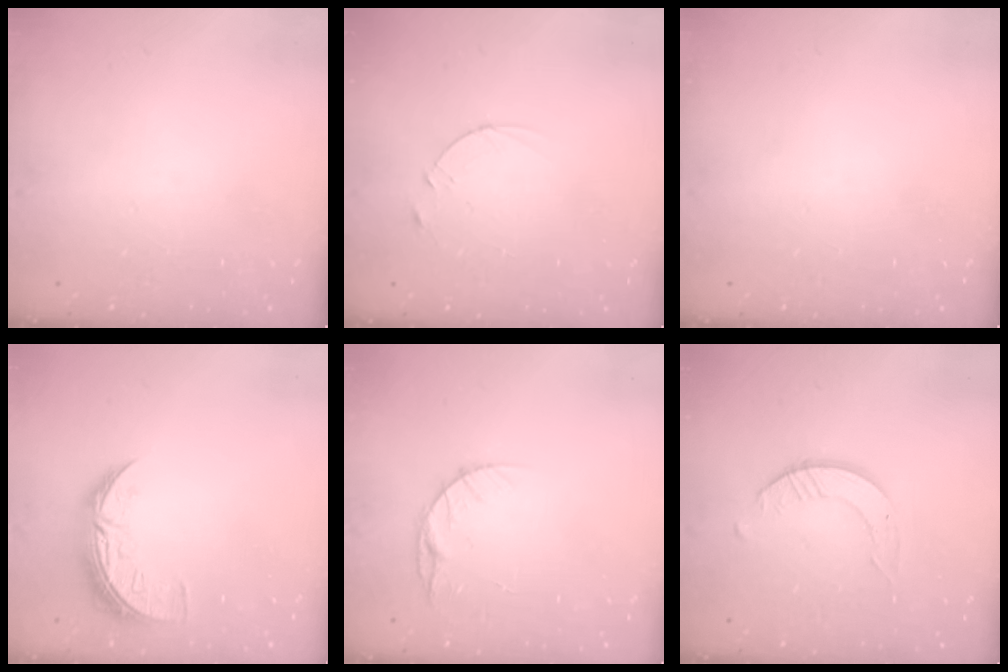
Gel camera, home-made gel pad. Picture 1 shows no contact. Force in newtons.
{"total": 2.4, "press": 2.3, "slide": 0.2}
{"total": 0.0}
{"total": 9.0, "press": 9.0, "slide": 0.5}
{"total": 6.1, "press": 6.0, "slide": 0.6}
{"total": 3.1, "press": 3.1, "slide": 0.3}